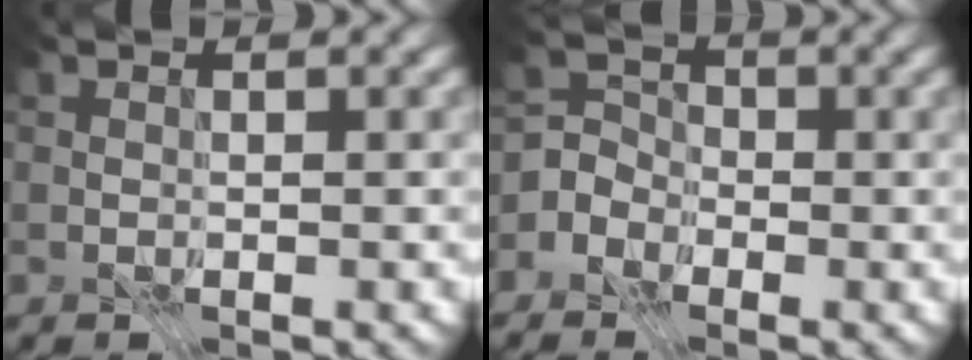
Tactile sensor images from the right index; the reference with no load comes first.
{"total": 4.5, "force": [-2.6, 3.7, 0.3], "torque": [0.016, 0.010, -0.072]}